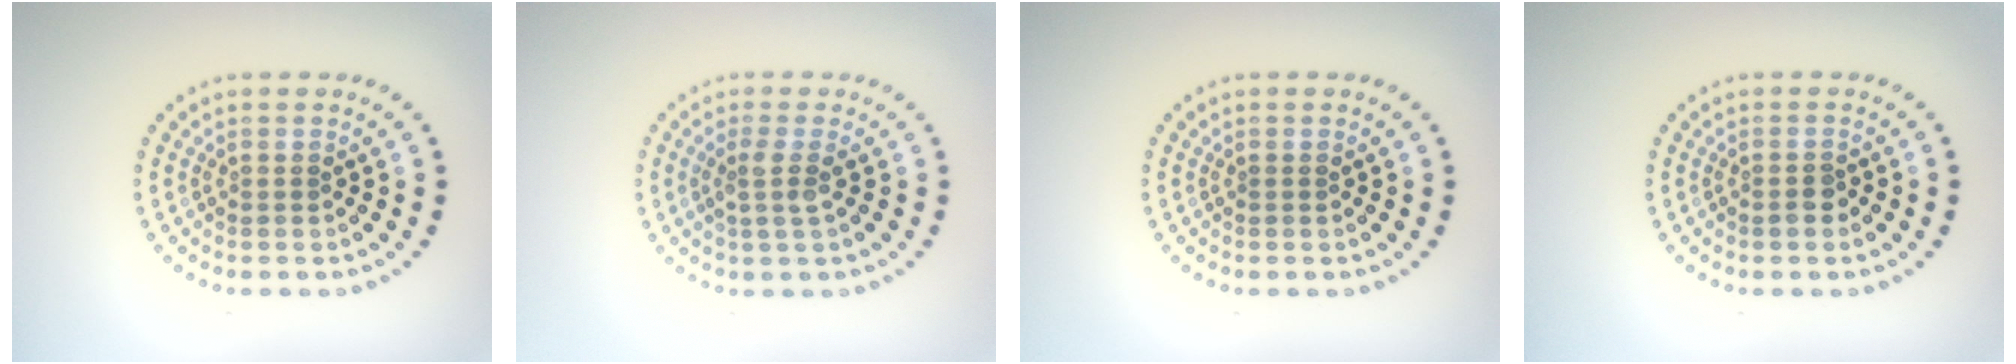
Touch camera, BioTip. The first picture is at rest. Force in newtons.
{"total": 1.8, "press": 1.3, "slide": 1.3}
{"total": 0.0}
{"total": 1.3, "press": 1.1, "slide": 0.5}